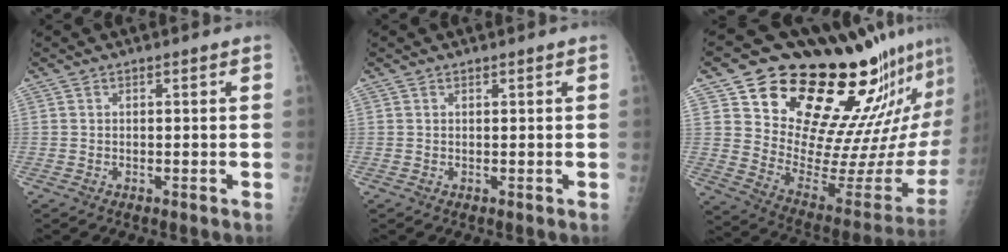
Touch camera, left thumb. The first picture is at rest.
{"total": 0.0}
{"total": 26.0, "force": [20.3, 8.8, 13.7], "torque": [-0.164, -0.146, 0.298]}